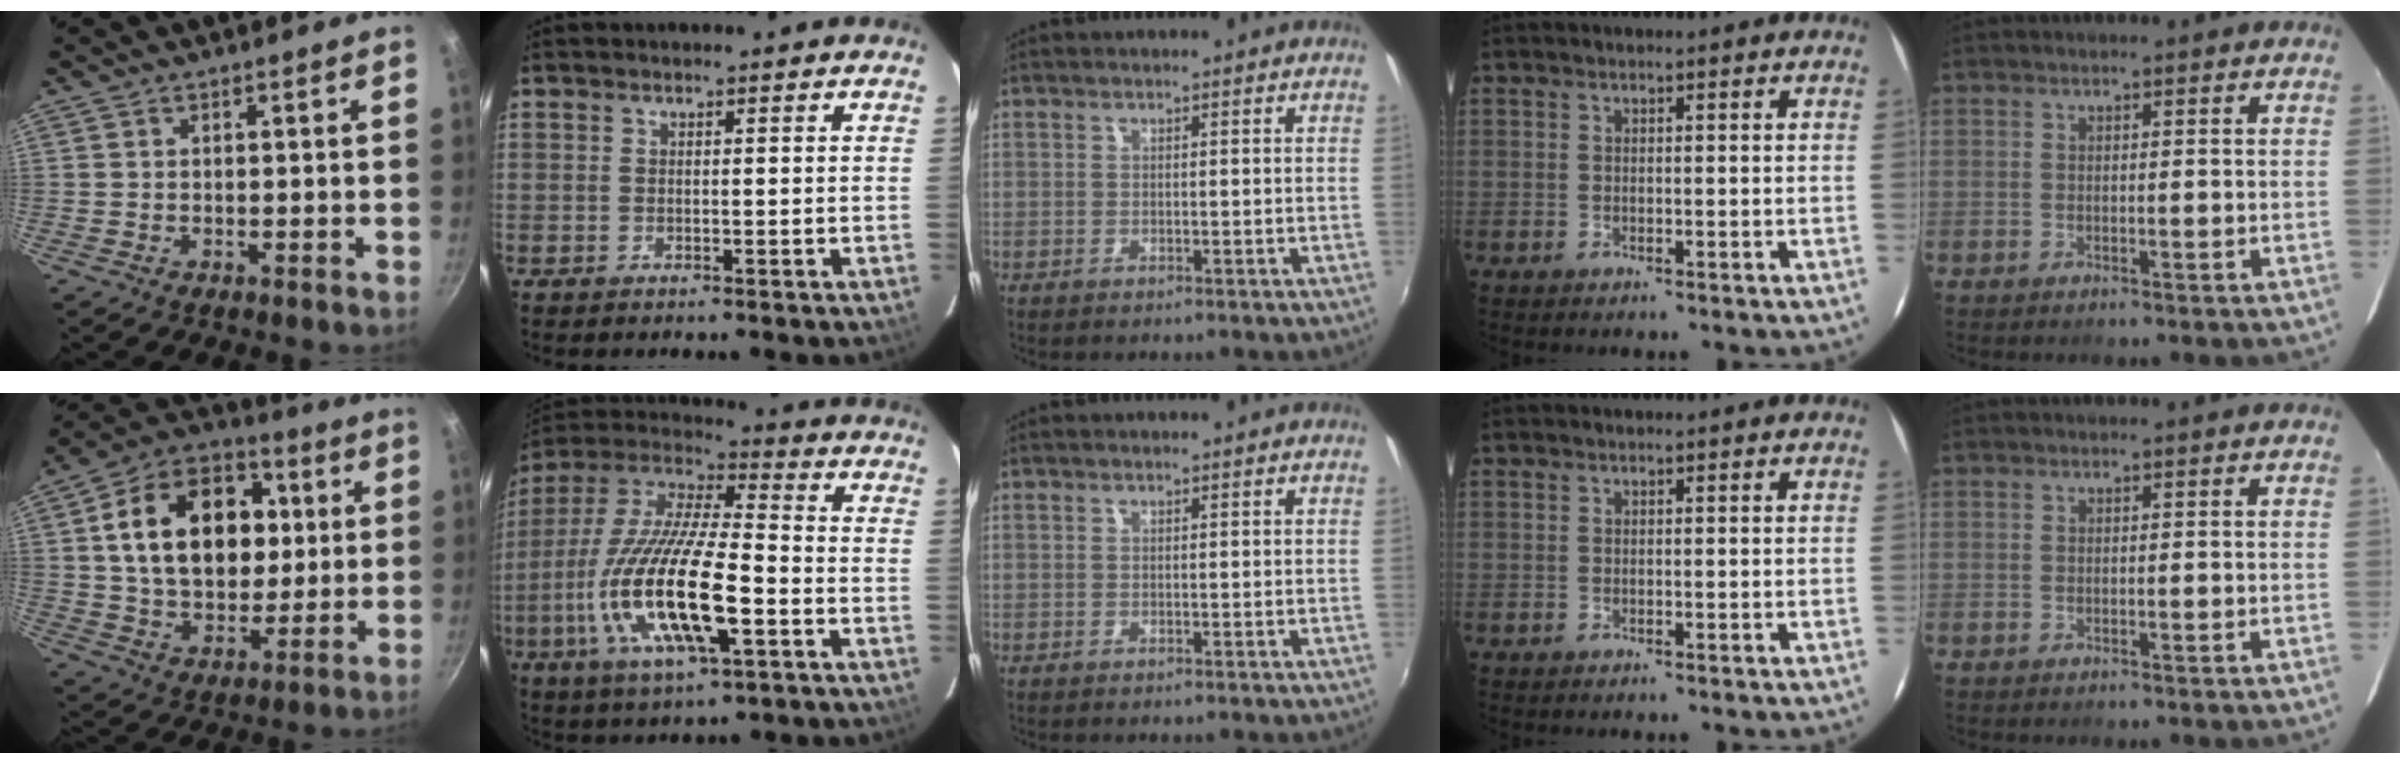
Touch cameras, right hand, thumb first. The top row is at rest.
{"thumb": {"total": 21.9, "force": [3.6, 15.5, 15.0], "torque": [-0.213, 0.020, 0.052]}, "index": {"total": 21.7, "force": [-6.7, 5.8, 19.8], "torque": [-0.399, -0.028, -0.128]}}